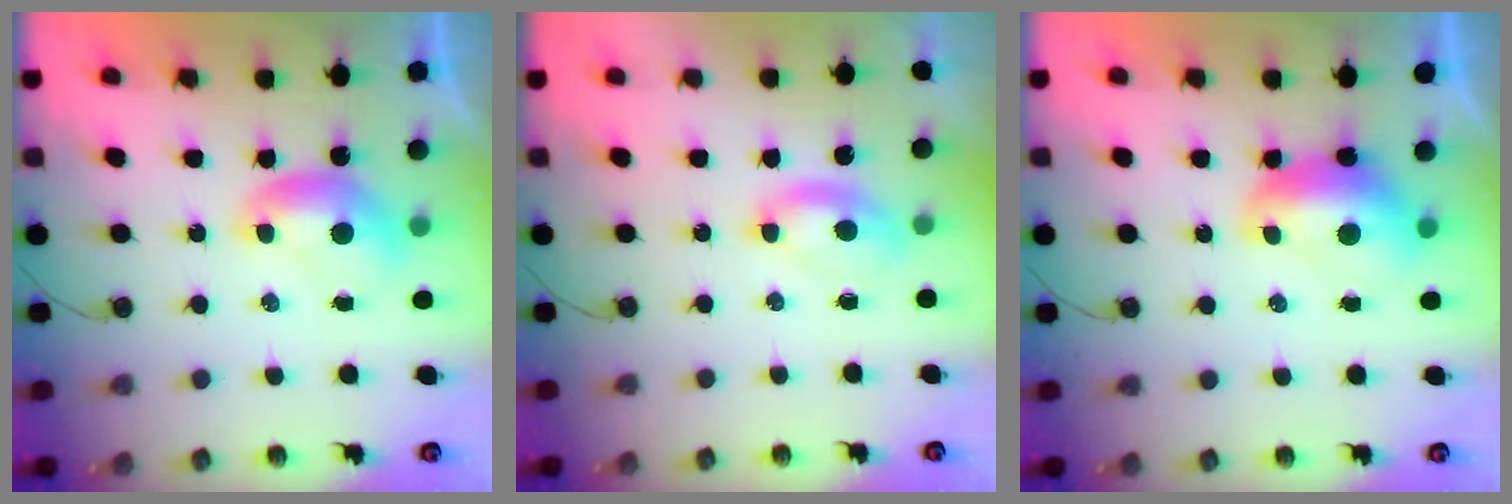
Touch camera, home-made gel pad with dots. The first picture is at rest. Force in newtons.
{"total": 1.5, "press": 1.4, "slide": 0.6}
{"total": 1.9, "press": 1.8, "slide": 0.6}